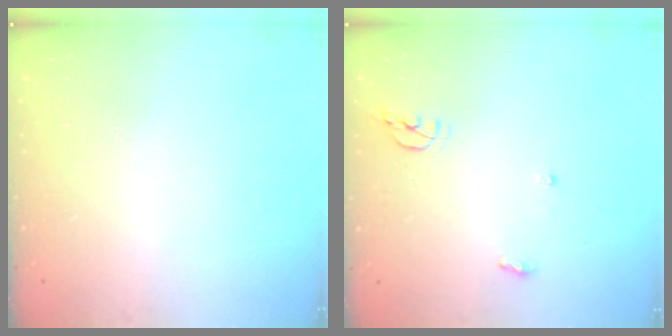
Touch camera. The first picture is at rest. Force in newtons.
{"total": 5.6, "press": 5.6, "slide": 0.7}